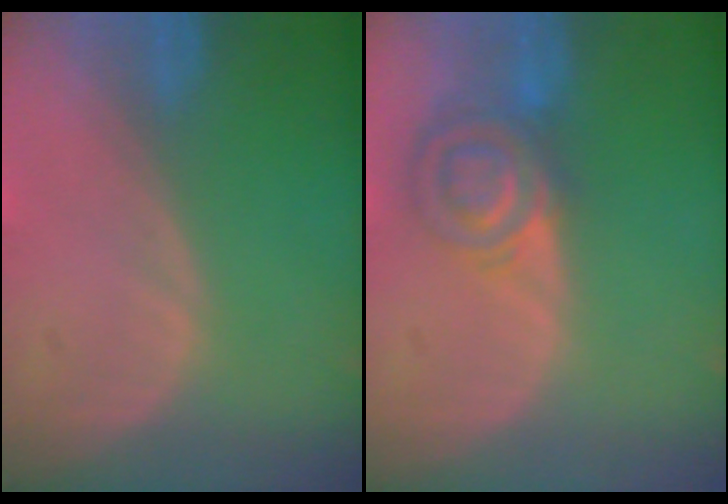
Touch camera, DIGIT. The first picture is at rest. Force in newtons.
{"total": 7.4, "press": 6.3, "slide": 3.9}